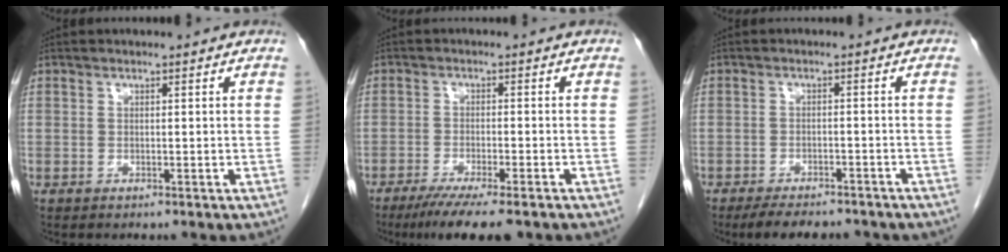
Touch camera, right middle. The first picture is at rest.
{"total": 9.2, "force": [-6.9, 0.8, 6.0], "torque": [-0.088, -0.021, -0.104]}
{"total": 9.1, "force": [-7.8, 2.6, 4.0], "torque": [-0.053, -0.003, -0.104]}